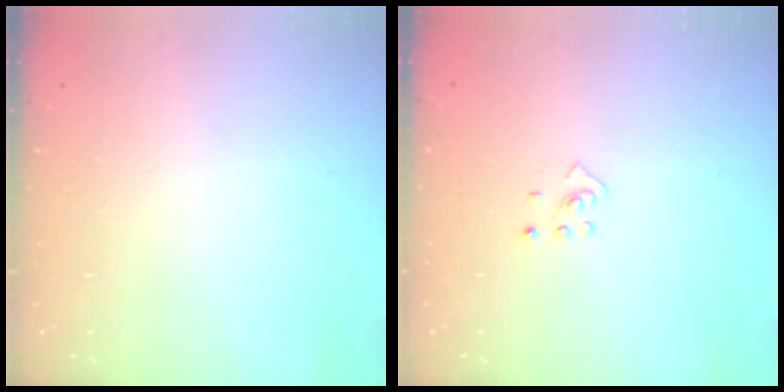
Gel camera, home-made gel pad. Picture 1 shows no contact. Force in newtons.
{"total": 2.5, "press": 2.4, "slide": 0.8}